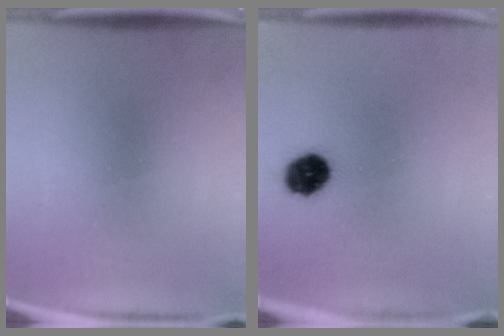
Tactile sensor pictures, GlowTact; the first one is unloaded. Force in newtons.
{"total": 7.1}